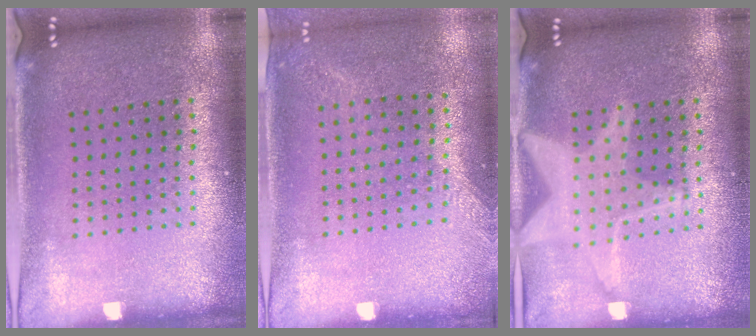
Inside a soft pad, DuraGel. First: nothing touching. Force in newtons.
{"total": 1.3, "press": 1.0, "slide": 0.8}
{"total": 2.6, "press": 2.6, "slide": 0.4}